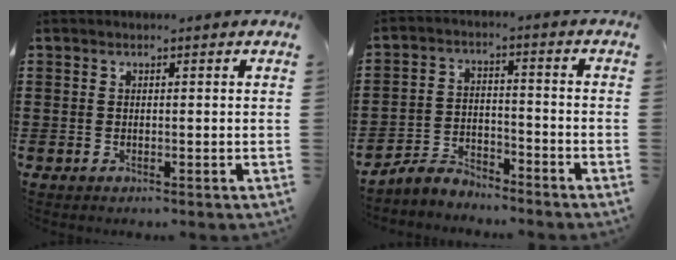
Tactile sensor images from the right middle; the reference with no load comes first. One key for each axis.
{"total": 4.2, "fx": -4.1, "fy": 0.8, "fz": 0.2, "tx": -0.018, "ty": 0.003, "tz": -0.091}